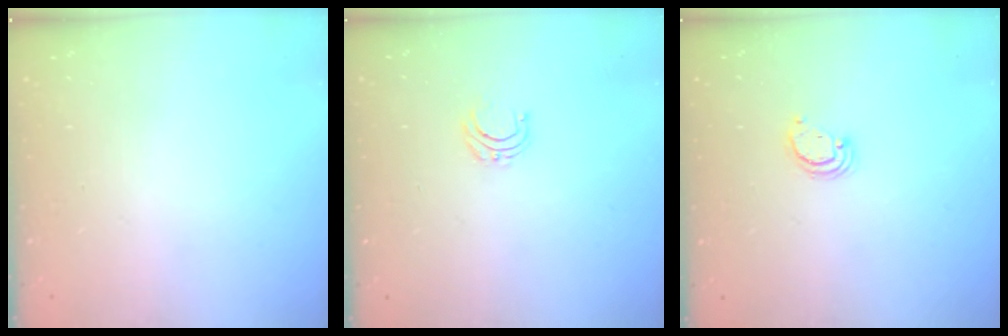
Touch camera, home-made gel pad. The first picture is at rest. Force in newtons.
{"total": 4.0, "press": 4.0, "slide": 0.3}
{"total": 2.6, "press": 2.6, "slide": 0.2}